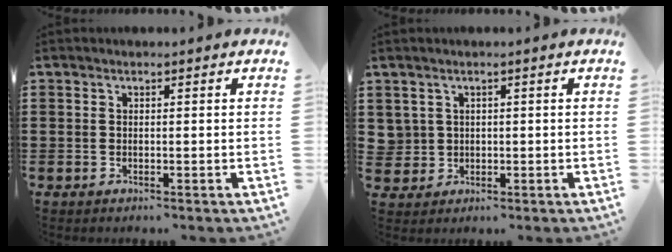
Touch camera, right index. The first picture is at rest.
{"total": 1.8, "force": [0.5, 1.7, 0.1], "torque": [-0.014, 0.007, 0.010]}